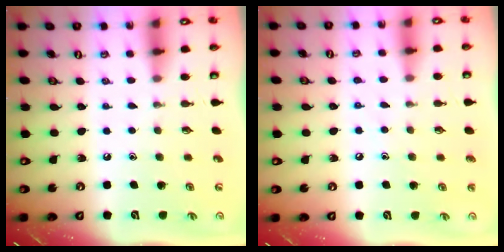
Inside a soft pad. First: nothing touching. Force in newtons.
{"total": 5.7, "press": 5.7, "slide": 0.7}